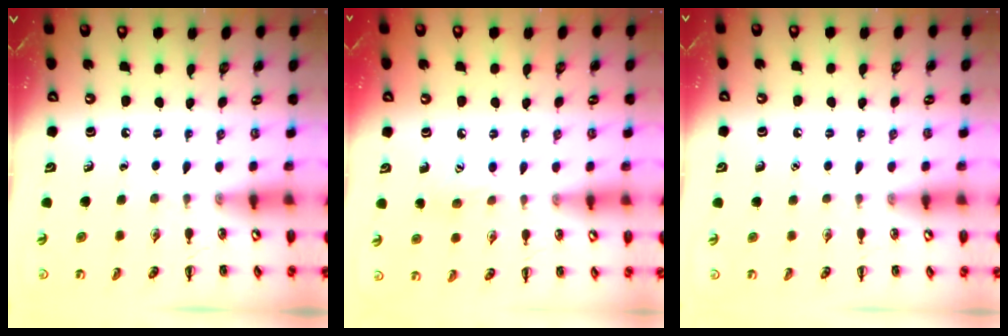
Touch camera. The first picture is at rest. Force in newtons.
{"total": 7.3, "press": 7.1, "slide": 1.8}
{"total": 1.5, "press": 1.4, "slide": 0.1}